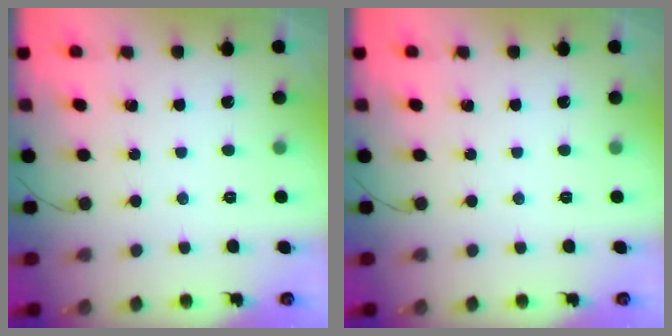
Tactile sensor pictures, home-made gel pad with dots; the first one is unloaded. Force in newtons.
{"total": 0.0}